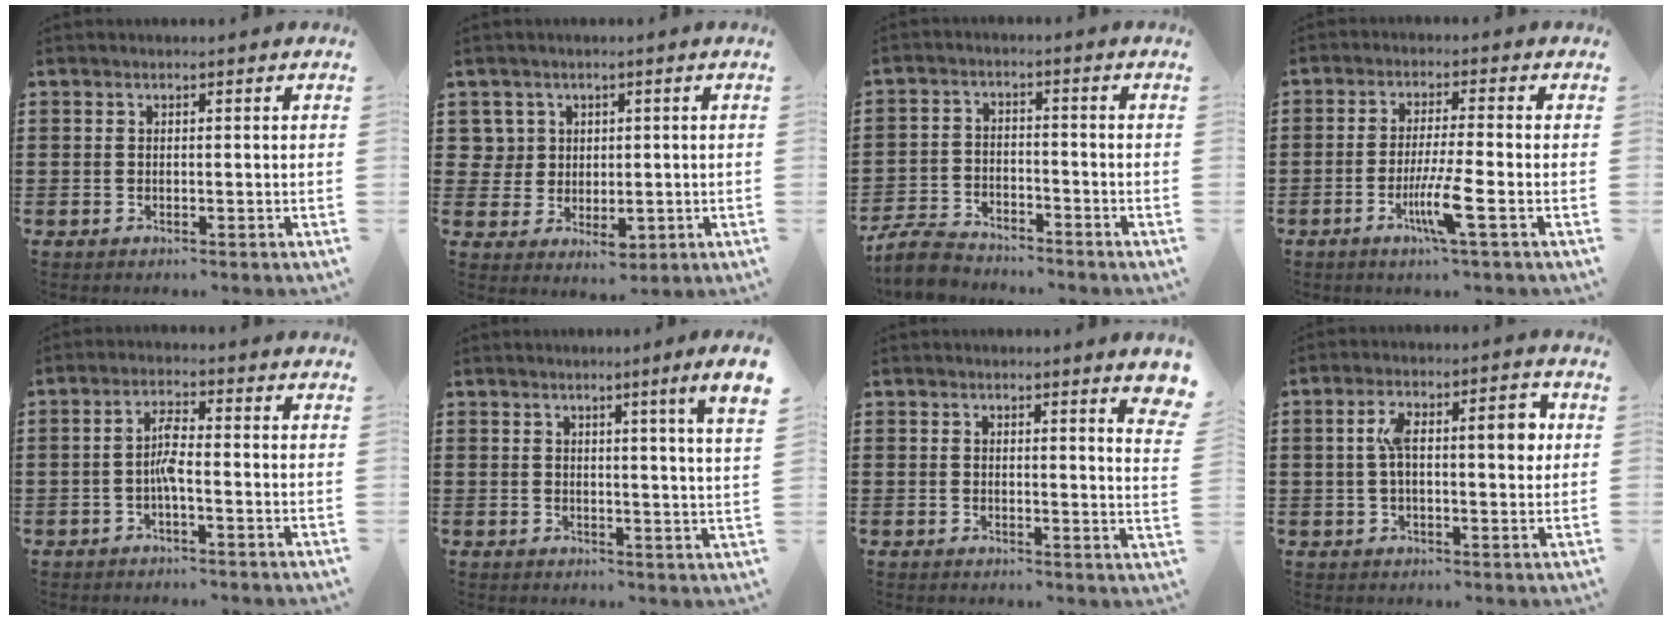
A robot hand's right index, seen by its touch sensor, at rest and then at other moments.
{"total": 4.1, "force": [1.2, 3.8, 0.7], "torque": [-0.032, 0.014, 0.023]}
{"total": 5.6, "force": [-5.3, 1.1, 1.3], "torque": [-0.046, 0.000, -0.111]}
{"total": 6.6, "force": [-2.5, -0.1, 6.1], "torque": [-0.119, -0.019, -0.048]}
{"total": 3.6, "force": [-0.9, 0.7, 3.4], "torque": [-0.070, 0.001, -0.021]}
{"total": 3.8, "force": [2.2, -1.3, 2.9], "torque": [-0.049, -0.010, 0.031]}
{"total": 2.7, "force": [1.8, -0.2, 2.0], "torque": [-0.036, -0.003, 0.030]}
{"total": 7.4, "force": [1.0, 2.6, 6.8], "torque": [-0.116, 0.006, 0.009]}